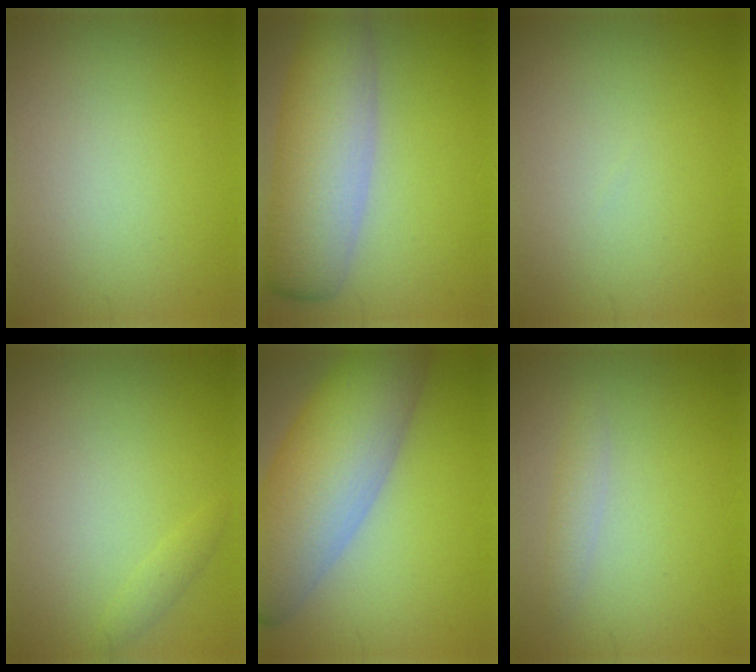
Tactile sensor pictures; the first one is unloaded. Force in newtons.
{"total": 8.3, "press": 8.3, "slide": 0.2}
{"total": 0.0}
{"total": 0.8, "press": 0.8, "slide": 0.0}
{"total": 10.9, "press": 10.8, "slide": 0.3}
{"total": 1.3, "press": 1.3, "slide": 0.1}